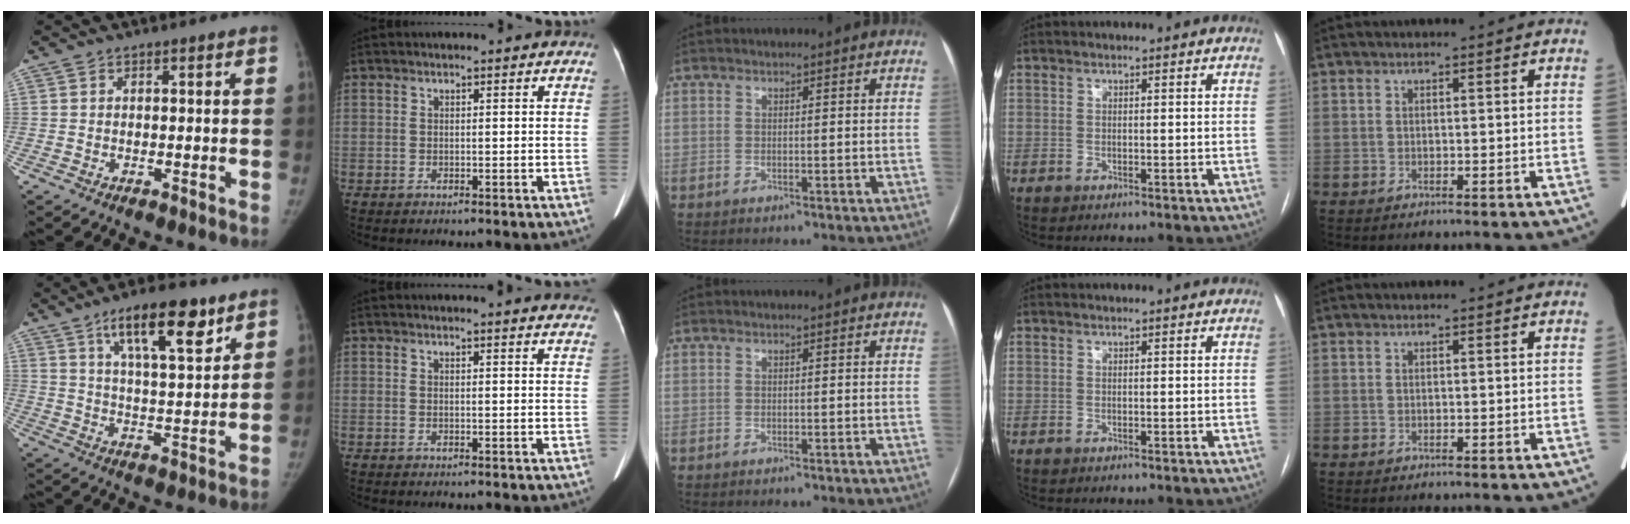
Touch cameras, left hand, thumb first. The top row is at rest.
{"thumb": {"total": 14.2, "force": [8.2, 4.4, 10.6], "torque": [-0.148, -0.039, 0.135]}, "index": {"total": 10.6, "force": [10.2, 1.3, 2.7], "torque": [-0.013, -0.009, 0.091]}}